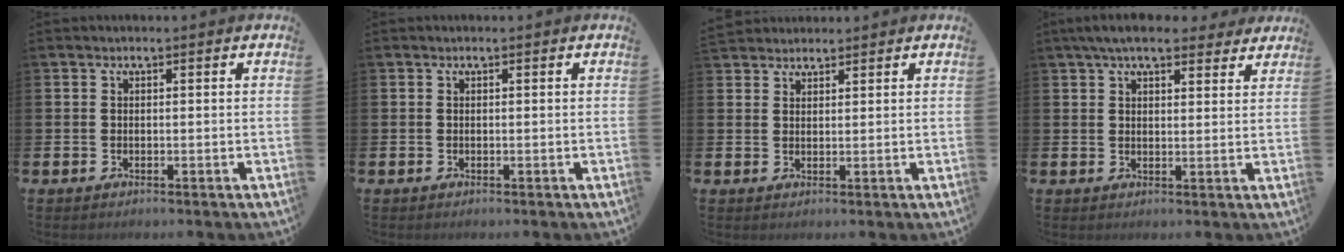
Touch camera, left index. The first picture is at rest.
{"total": 0.0}
{"total": 3.6, "force": [3.4, 0.9, -0.4], "torque": [-0.010, -0.010, 0.065]}
{"total": 6.1, "force": [5.3, 1.7, 2.5], "torque": [-0.048, -0.015, 0.094]}